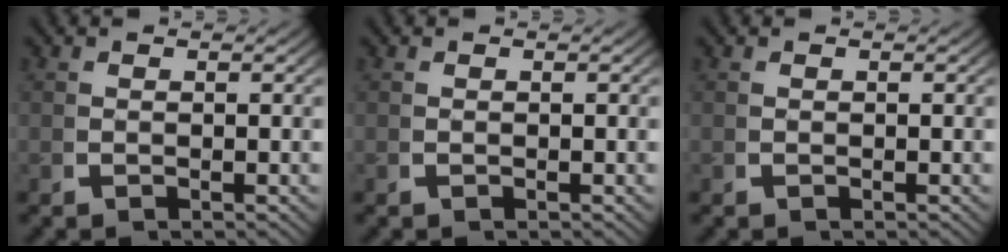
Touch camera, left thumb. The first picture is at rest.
{"total": 0.0}
{"total": 0.0}